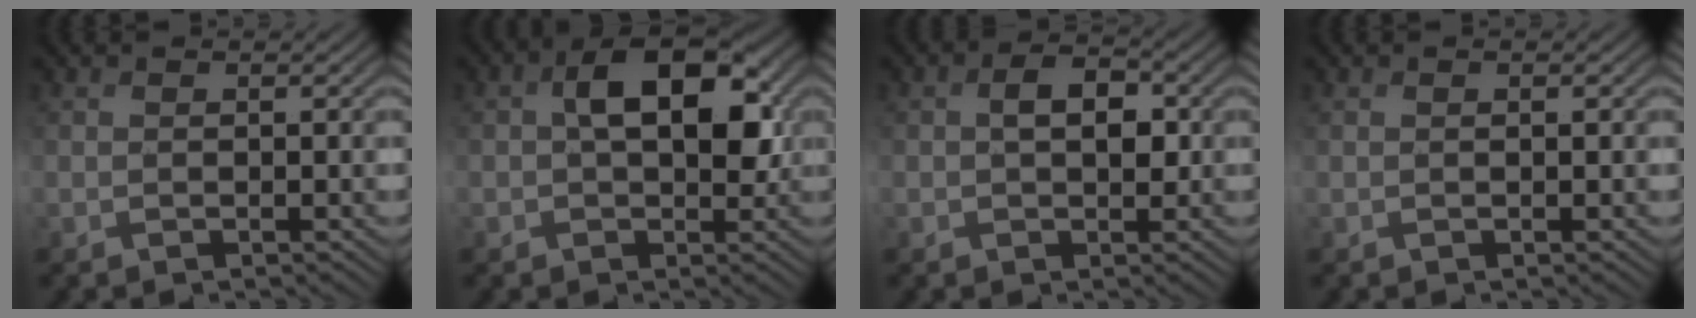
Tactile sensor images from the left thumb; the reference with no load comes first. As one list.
[{"total": 8.9, "force": [1.5, 5.5, 6.9], "torque": [-0.110, 0.004, 0.016]}, {"total": 3.9, "force": [0.2, 2.6, 3.0], "torque": [-0.053, 0.003, 0.000]}, {"total": 0.5, "force": [0.1, 0.1, 0.5], "torque": [-0.008, 0.000, 0.002]}]